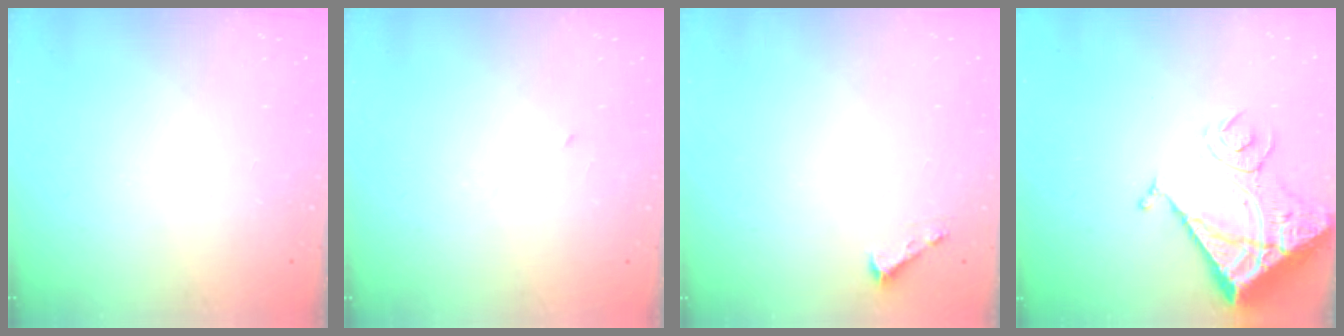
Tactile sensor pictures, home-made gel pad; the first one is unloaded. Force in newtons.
{"total": 2.7, "press": 2.5, "slide": 1.0}
{"total": 1.6, "press": 1.6, "slide": 0.1}
{"total": 17.3, "press": 17.1, "slide": 2.3}